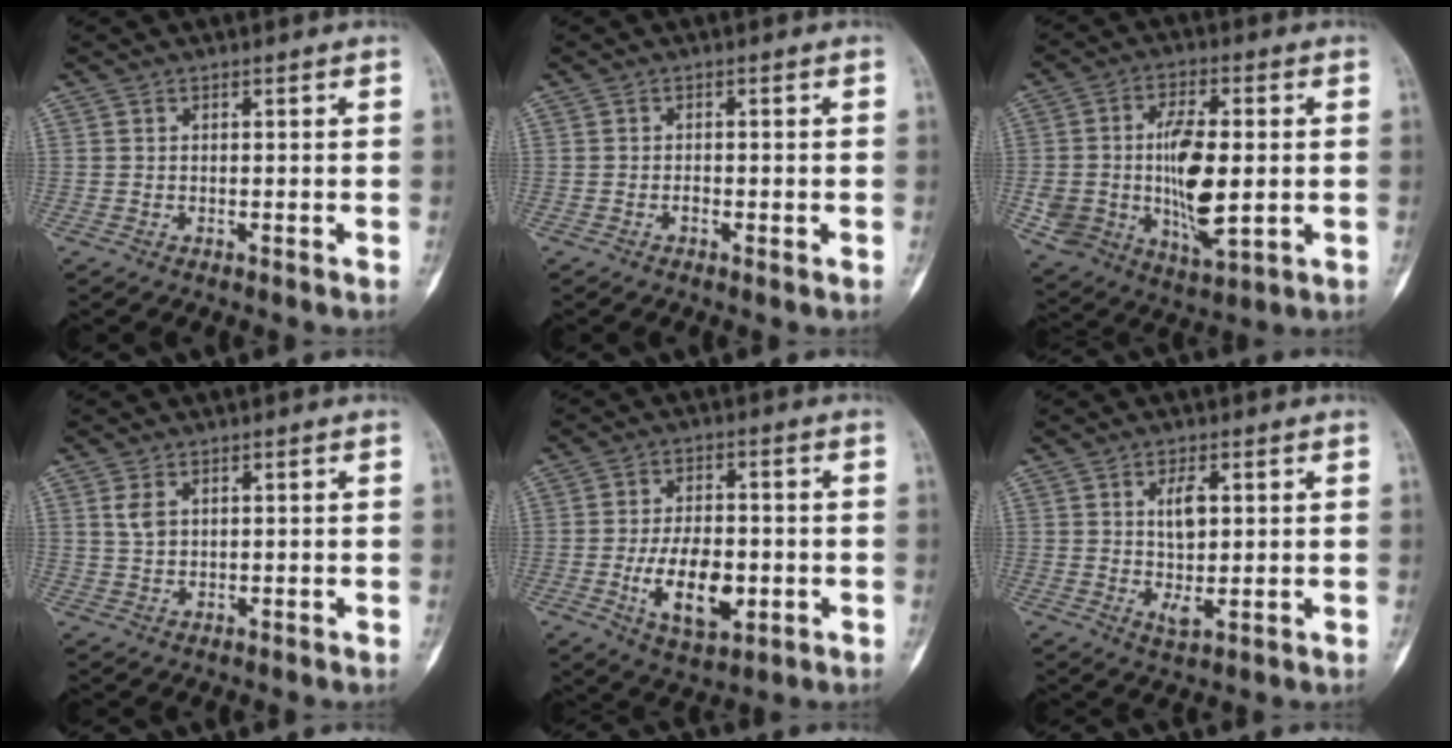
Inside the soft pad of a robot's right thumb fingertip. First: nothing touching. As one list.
[{"total": 1.2, "force": [-0.4, 0.6, 1.0], "torque": [-0.015, 0.004, -0.007]}, {"total": 16.9, "force": [-0.2, 8.3, 14.7], "torque": [-0.268, -0.002, 0.007]}, {"total": 2.8, "force": [0.9, 1.8, 2.0], "torque": [-0.039, 0.000, 0.022]}, {"total": 12.0, "force": [-2.8, 6.4, 9.7], "torque": [-0.150, 0.006, -0.039]}, {"total": 5.4, "force": [1.2, 2.3, 4.8], "torque": [-0.079, -0.008, 0.022]}]